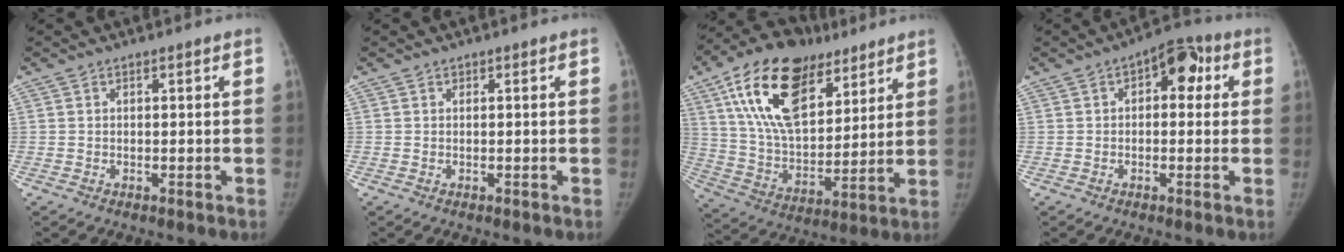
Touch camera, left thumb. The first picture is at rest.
{"total": 0.0}
{"total": 24.4, "force": [13.0, 13.2, 15.9], "torque": [-0.261, -0.026, 0.232]}
{"total": 7.3, "force": [1.9, 4.2, 5.7], "torque": [-0.035, 0.011, 0.010]}